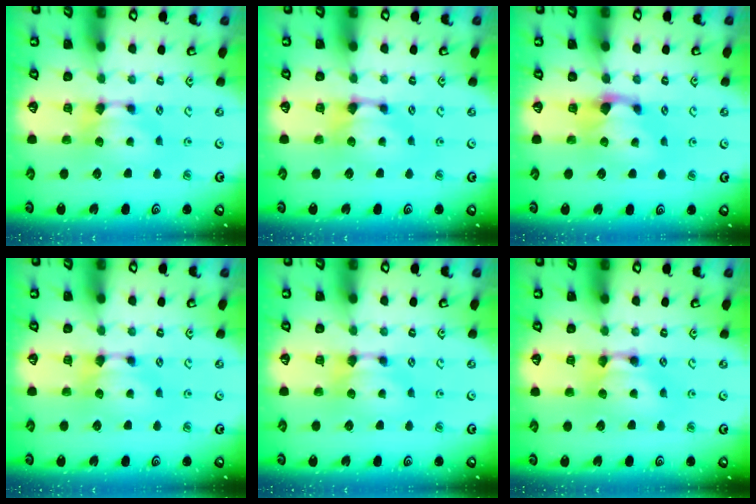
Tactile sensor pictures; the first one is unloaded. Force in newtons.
{"total": 0.7, "press": 0.1, "slide": 0.7}
{"total": 1.1, "press": 0.1, "slide": 1.1}
{"total": 0.0}
{"total": 0.0}
{"total": 2.3, "press": 2.3, "slide": 0.0}